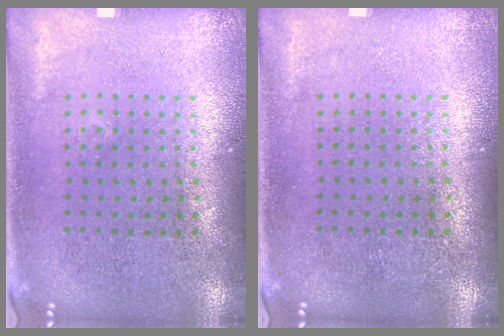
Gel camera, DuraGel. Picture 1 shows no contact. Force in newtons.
{"total": 0.0}